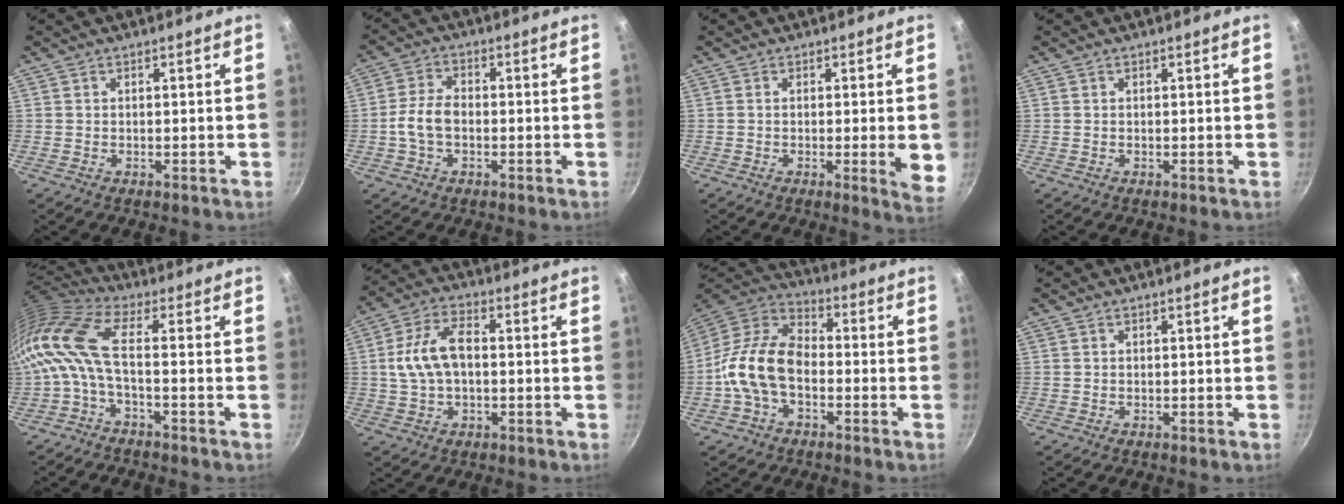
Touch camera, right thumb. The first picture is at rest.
{"total": 5.9, "force": [-1.2, 3.7, 4.4], "torque": [-0.082, 0.023, -0.028]}
{"total": 5.6, "force": [-0.6, 0.7, 5.6], "torque": [-0.066, -0.011, -0.008]}
{"total": 0.0}
{"total": 11.6, "force": [-1.3, 4.3, 10.7], "torque": [-0.252, 0.021, -0.042]}
{"total": 9.8, "force": [0.2, 5.9, 7.8], "torque": [-0.143, 0.027, -0.003]}
{"total": 13.4, "force": [-3.2, 8.5, 9.9], "torque": [-0.159, 0.046, -0.080]}
{"total": 0.0}